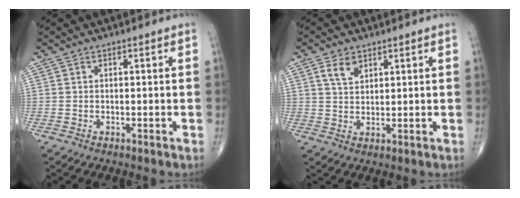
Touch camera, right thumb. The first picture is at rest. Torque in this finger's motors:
{"motor_torque": [0.22, -0.02, 0.57, 0.31, 0.05]}